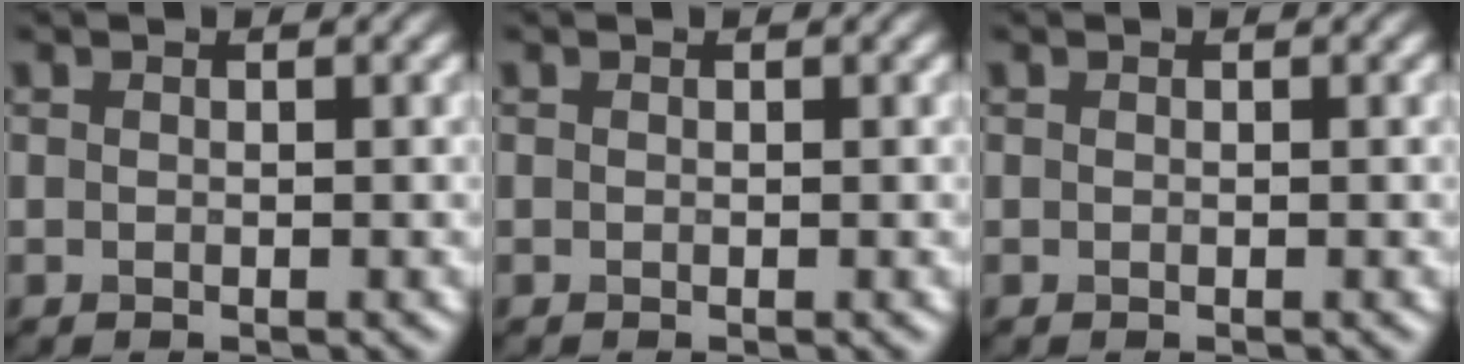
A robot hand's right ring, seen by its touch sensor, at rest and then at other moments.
{"total": 0.0}
{"total": 0.0}